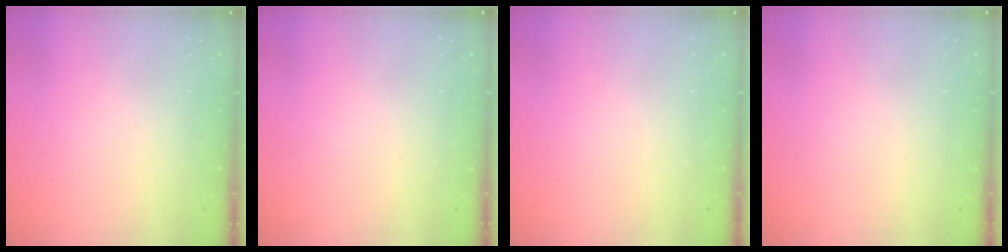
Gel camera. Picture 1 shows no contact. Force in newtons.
{"total": 0.0}
{"total": 0.0}
{"total": 0.0}